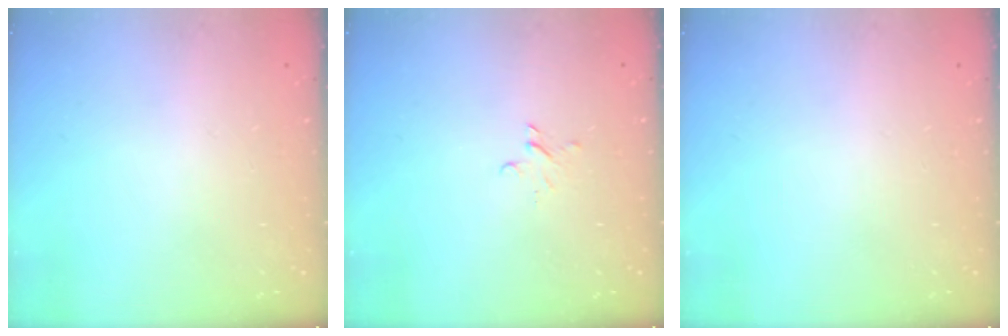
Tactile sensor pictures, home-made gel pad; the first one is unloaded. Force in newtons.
{"total": 2.2, "press": 2.2, "slide": 0.2}
{"total": 0.0}